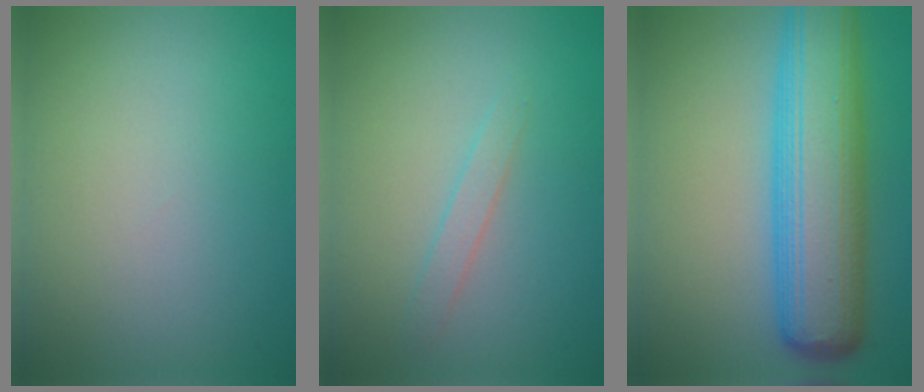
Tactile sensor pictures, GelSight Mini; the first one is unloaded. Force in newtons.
{"total": 1.2, "press": 1.2, "slide": 0.1}
{"total": 10.2, "press": 10.2, "slide": 0.3}